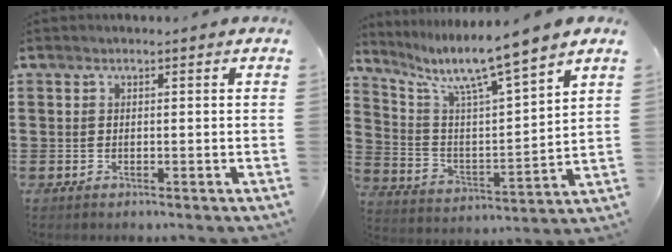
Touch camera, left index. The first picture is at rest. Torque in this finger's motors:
{"motor_torque": [2.14, 0.00, 0.36, 0.21]}